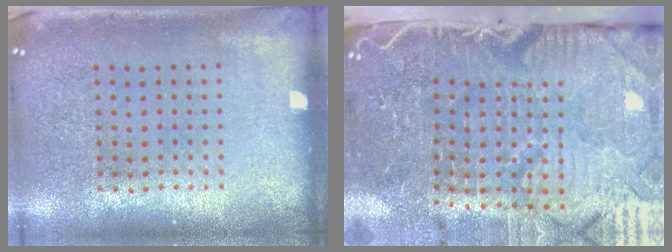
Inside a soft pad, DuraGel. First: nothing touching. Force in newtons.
{"total": 5.3, "press": 4.3, "slide": 3.1}